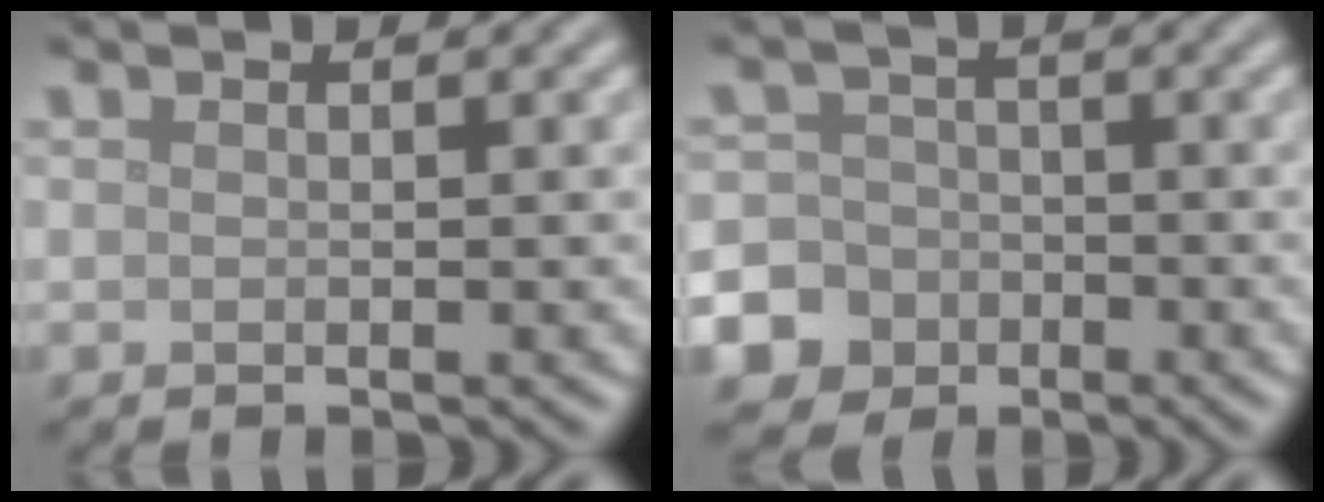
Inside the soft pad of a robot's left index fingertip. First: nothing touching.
{"total": 9.9, "force": [-4.8, 8.4, 1.7], "torque": [-0.047, -0.026, -0.111]}